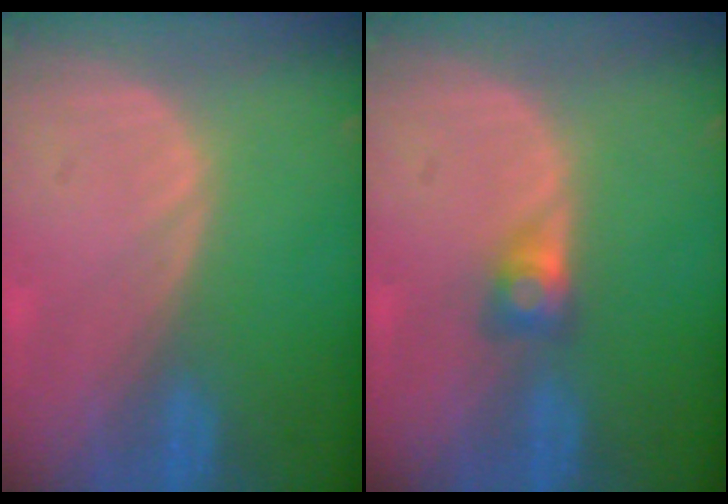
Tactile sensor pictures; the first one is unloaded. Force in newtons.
{"total": 2.6, "press": 2.4, "slide": 1.0}